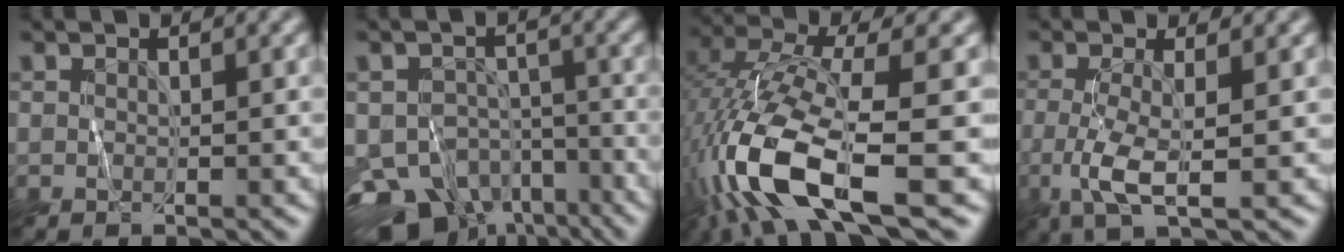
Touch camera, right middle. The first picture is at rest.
{"total": 9.1, "force": [-6.4, 5.7, 3.1], "torque": [-0.041, -0.004, -0.108]}
{"total": 12.2, "force": [-5.4, 3.1, 10.4], "torque": [-0.232, 0.001, -0.106]}
{"total": 3.7, "force": [-1.2, 0.5, 3.5], "torque": [-0.081, -0.007, -0.025]}